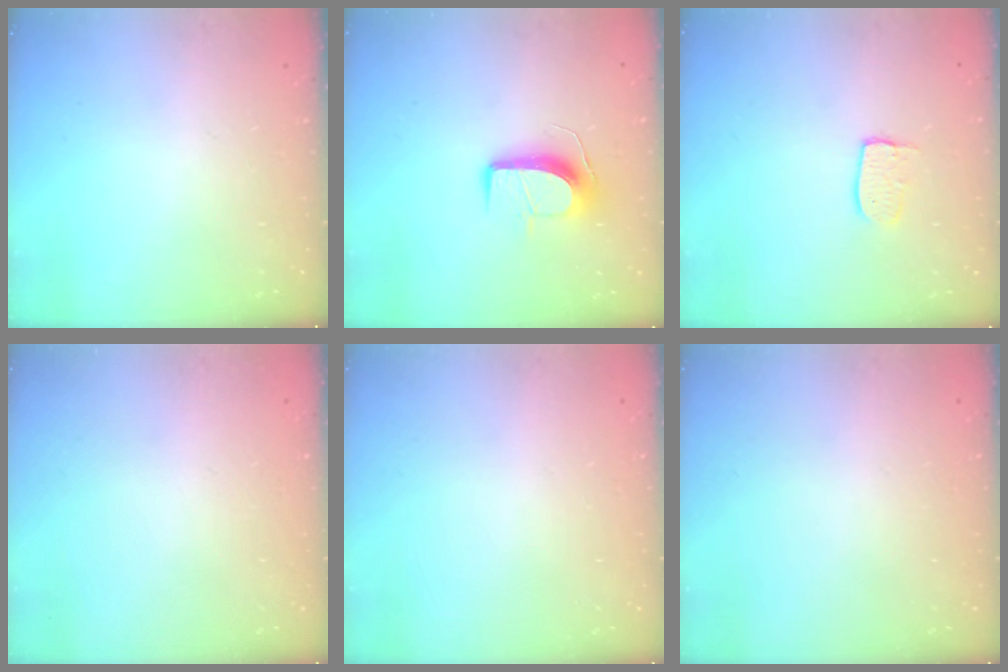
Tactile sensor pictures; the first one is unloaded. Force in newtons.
{"total": 10.2, "press": 10.2, "slide": 0.0}
{"total": 6.0, "press": 6.0, "slide": 0.3}
{"total": 0.0}
{"total": 0.0}
{"total": 0.0}